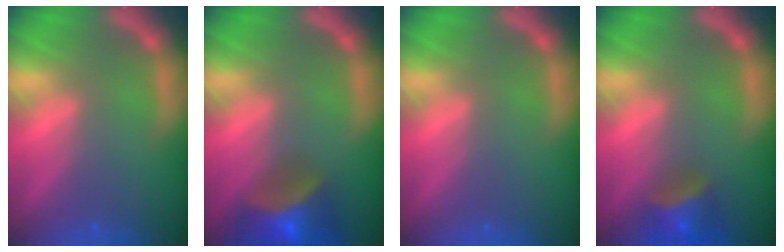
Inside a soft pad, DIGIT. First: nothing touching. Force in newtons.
{"total": 7.5}
{"total": 0.0}
{"total": 4.5}